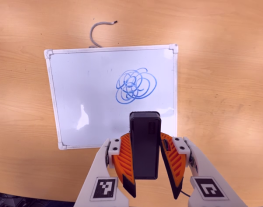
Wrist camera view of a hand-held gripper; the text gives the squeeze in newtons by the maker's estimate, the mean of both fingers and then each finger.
{"total": 6.6, "left": 5.4, "right": 7.7}